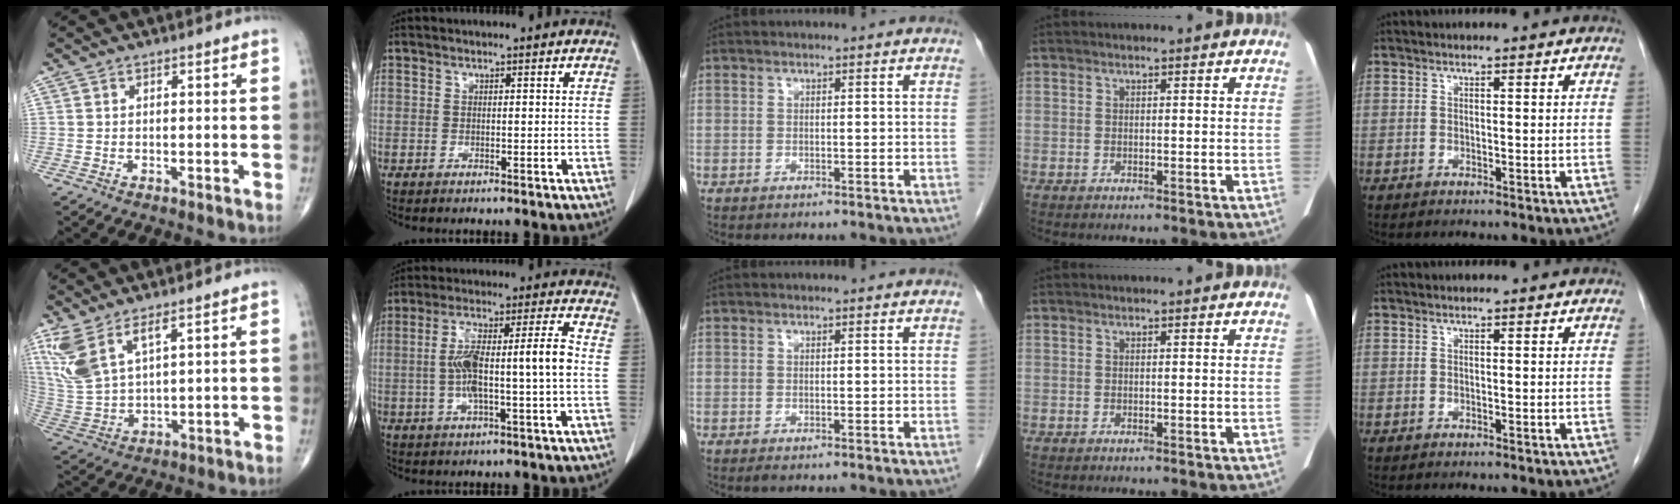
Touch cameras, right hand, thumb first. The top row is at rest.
{"thumb": {"total": 10.4, "force": [6.1, 3.7, 7.6], "torque": [-0.179, -0.023, 0.142]}, "index": {"total": 11.2, "force": [-1.1, 0.9, 11.1], "torque": [-0.203, 0.026, -0.019]}, "middle": {"total": 0.5, "force": [-0.3, 0.1, 0.4], "torque": [-0.007, -0.002, -0.004]}}